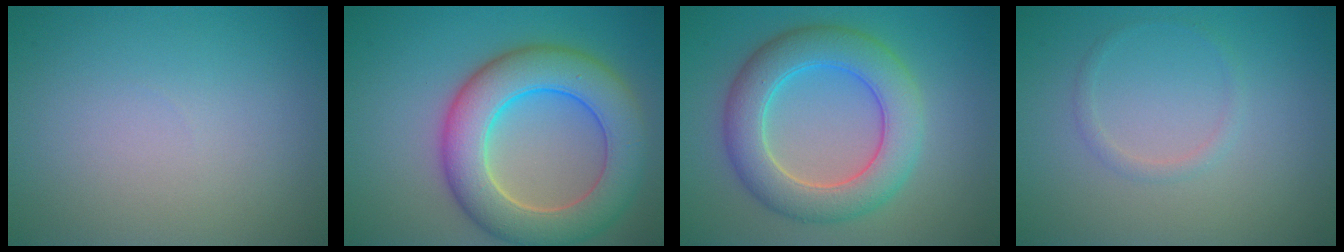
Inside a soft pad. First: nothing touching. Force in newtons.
{"total": 9.1, "press": 9.1, "slide": 0.5}
{"total": 7.0, "press": 7.0, "slide": 0.4}
{"total": 1.0, "press": 1.0, "slide": 0.1}